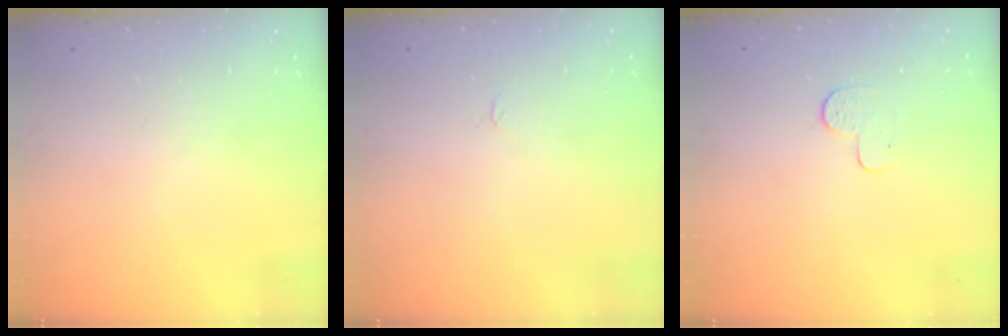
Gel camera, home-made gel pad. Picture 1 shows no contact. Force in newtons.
{"total": 2.4, "press": 2.4, "slide": 0.3}
{"total": 4.3, "press": 4.2, "slide": 0.4}